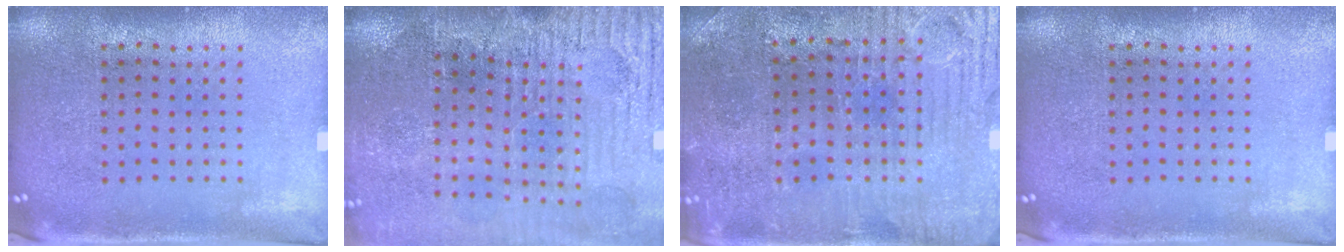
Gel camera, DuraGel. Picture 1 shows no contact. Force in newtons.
{"total": 3.9, "press": 3.6, "slide": 1.4}
{"total": 2.2, "press": 2.2, "slide": 0.5}
{"total": 0.0}